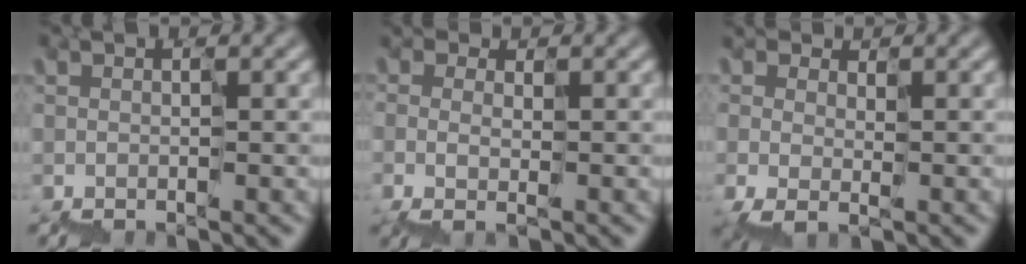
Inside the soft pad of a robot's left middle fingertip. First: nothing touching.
{"total": 1.0, "force": [-0.1, 0.5, 0.8], "torque": [-0.014, -0.004, 0.000]}
{"total": 0.9, "force": [0.1, 0.6, 0.6], "torque": [-0.020, -0.002, 0.009]}